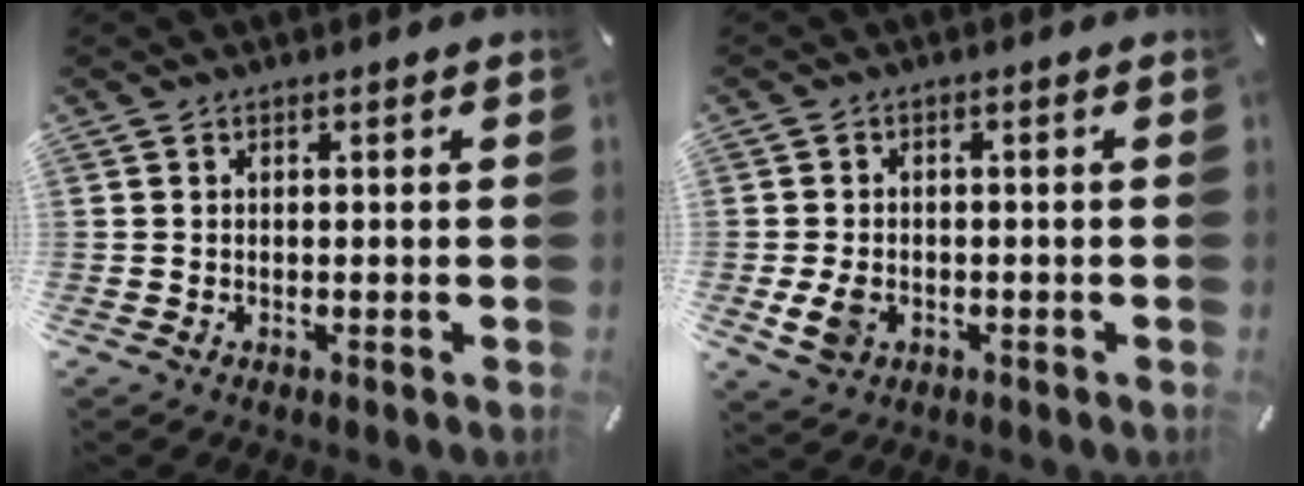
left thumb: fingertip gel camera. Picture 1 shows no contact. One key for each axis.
{"total": 4.5, "fx": -1.2, "fy": 3.5, "fz": 2.7, "tx": -0.065, "ty": 0.000, "tz": -0.022}